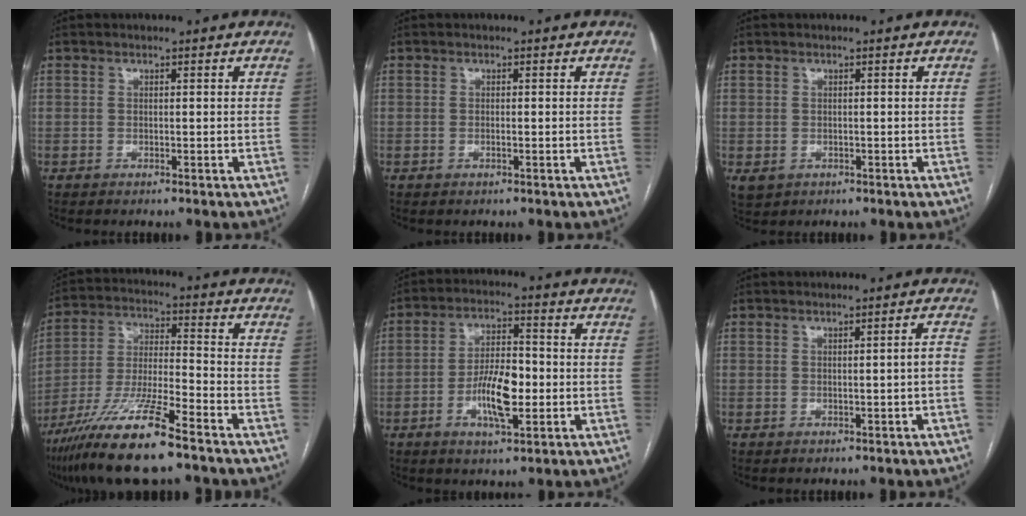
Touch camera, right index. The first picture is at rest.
{"total": 0.0}
{"total": 2.3, "force": [-0.6, 2.0, 0.9], "torque": [-0.017, -0.001, 0.003]}
{"total": 15.5, "force": [-10.6, 1.3, 11.2], "torque": [-0.231, -0.032, -0.195]}
{"total": 8.6, "force": [-2.1, 2.9, 7.8], "torque": [-0.147, 0.008, -0.036]}
{"total": 1.6, "force": [-0.3, -0.2, 1.5], "torque": [-0.020, 0.000, -0.003]}